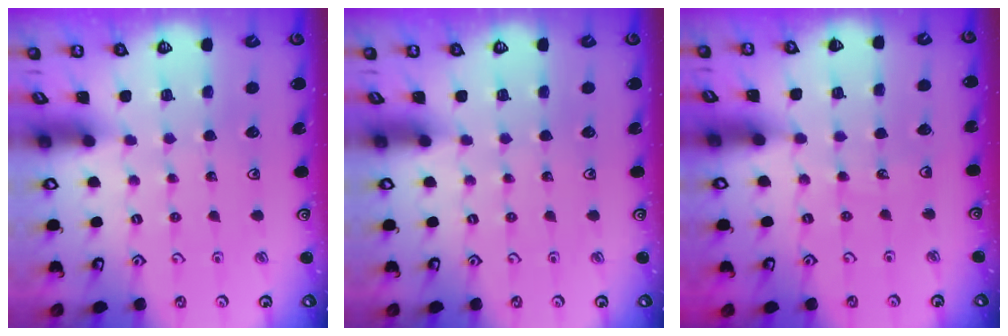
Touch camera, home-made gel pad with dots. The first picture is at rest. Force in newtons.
{"total": 0.0}
{"total": 2.9, "press": 2.9, "slide": 0.3}